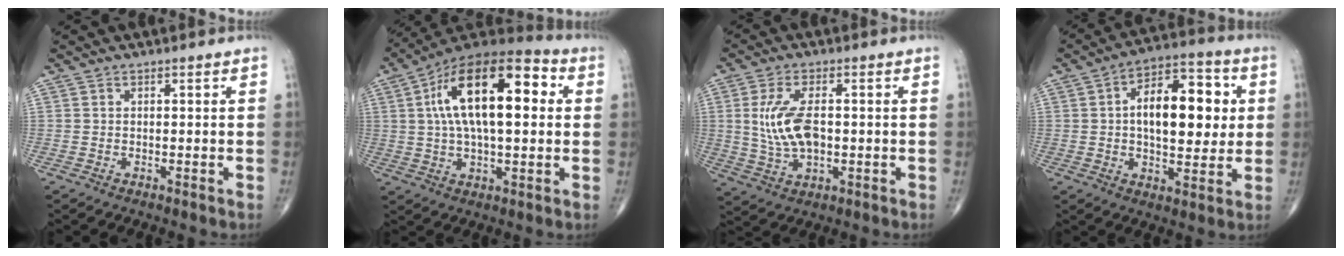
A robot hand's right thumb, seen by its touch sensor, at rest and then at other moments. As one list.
[{"total": 21.8, "force": [4.3, 9.8, 19.0], "torque": [-0.312, 0.021, 0.059]}, {"total": 9.9, "force": [0.5, 5.0, 8.5], "torque": [-0.174, -0.002, 0.017]}, {"total": 16.6, "force": [2.2, 8.6, 14.0], "torque": [-0.183, 0.013, 0.029]}]